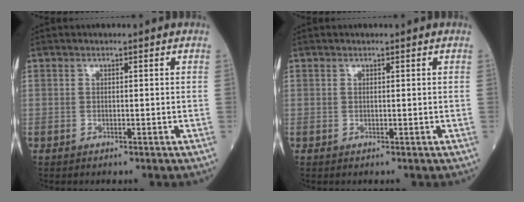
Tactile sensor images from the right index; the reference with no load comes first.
{"total": 0.0}